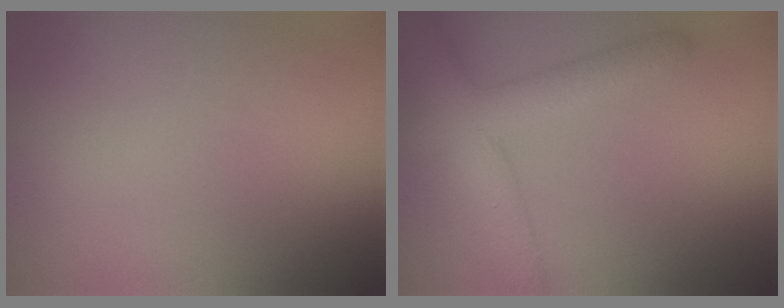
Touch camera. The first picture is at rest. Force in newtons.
{"total": 5.3, "press": 5.3, "slide": 0.2}